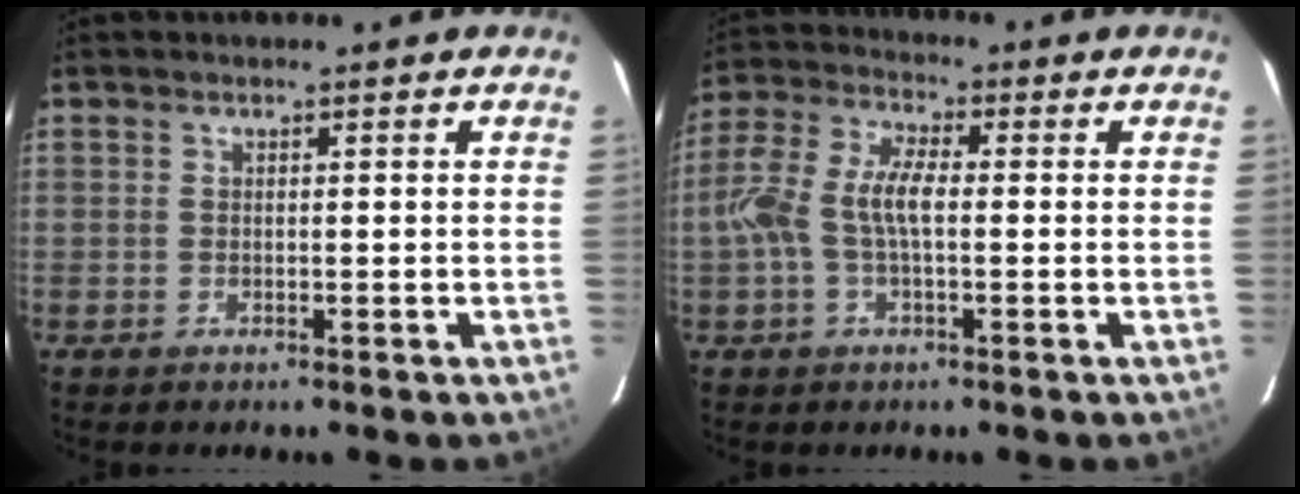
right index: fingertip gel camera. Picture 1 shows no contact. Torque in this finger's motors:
{"motor_torque": [0.28, -0.04, 0.28, 0.11]}